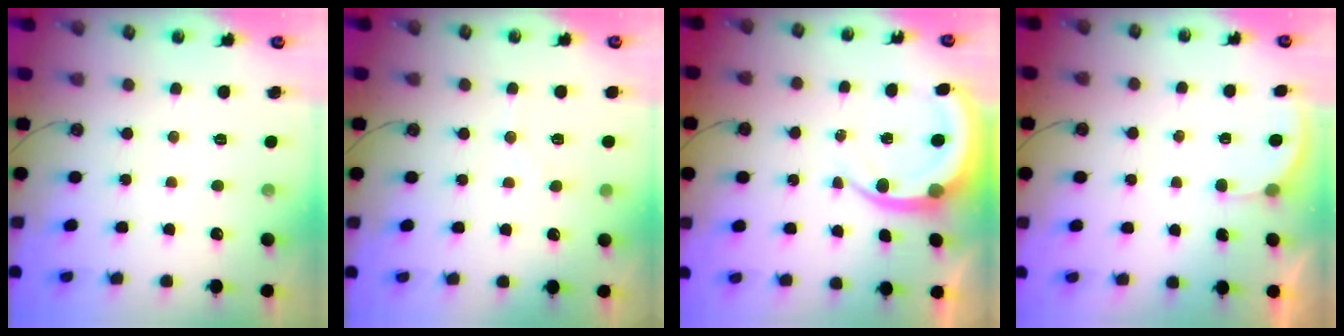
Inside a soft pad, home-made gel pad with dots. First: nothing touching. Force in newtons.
{"total": 7.1, "press": 7.0, "slide": 1.2}
{"total": 6.9, "press": 6.9, "slide": 0.8}
{"total": 2.7, "press": 2.7, "slide": 0.2}